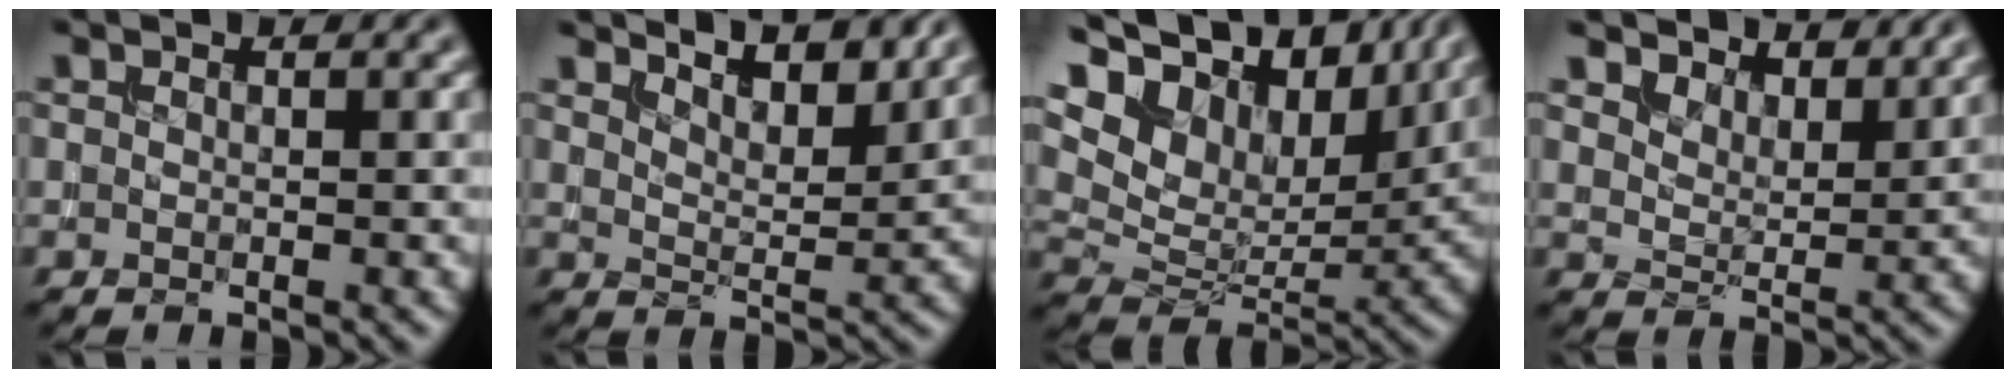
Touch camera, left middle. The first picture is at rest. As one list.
[{"total": 5.3, "force": [4.4, 1.3, 2.6], "torque": [-0.031, 0.005, 0.053]}, {"total": 16.1, "force": [9.1, 9.9, 9.0], "torque": [-0.205, 0.050, 0.163]}, {"total": 4.9, "force": [4.6, 1.4, 1.1], "torque": [-0.041, -0.019, 0.079]}]